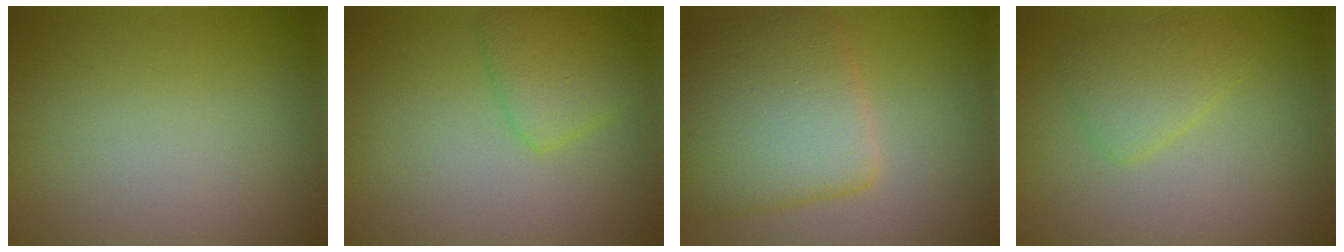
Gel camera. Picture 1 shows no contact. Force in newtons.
{"total": 2.7, "press": 2.7, "slide": 0.2}
{"total": 7.7, "press": 7.7, "slide": 0.4}
{"total": 2.4, "press": 2.4, "slide": 0.1}